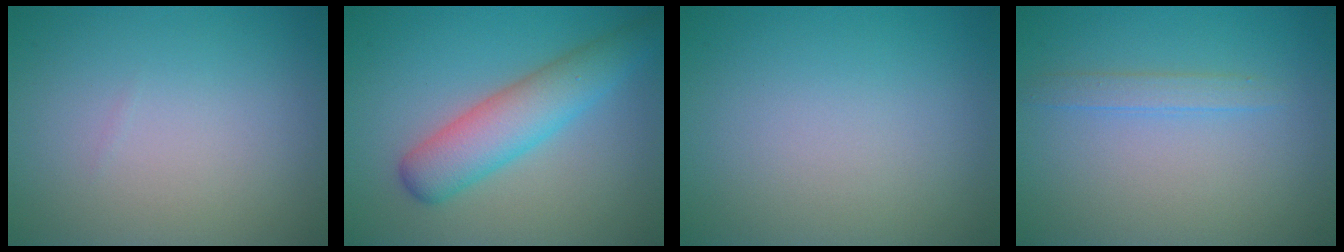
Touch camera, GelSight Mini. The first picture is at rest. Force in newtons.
{"total": 5.2, "press": 5.2, "slide": 0.3}
{"total": 0.0}
{"total": 1.4, "press": 1.4, "slide": 0.0}